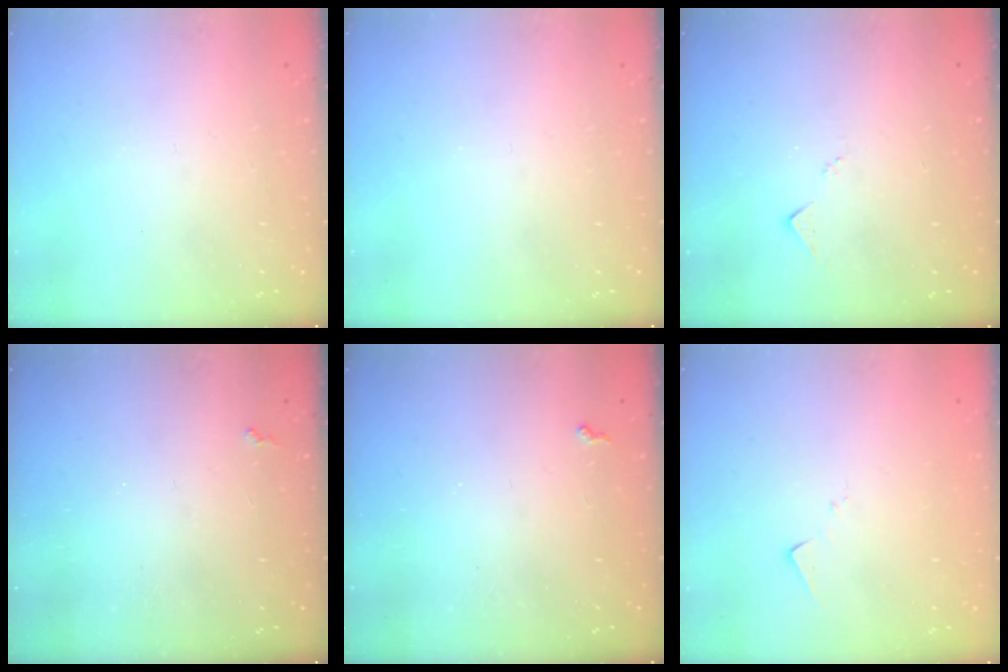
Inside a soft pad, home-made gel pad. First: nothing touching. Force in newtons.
{"total": 0.0}
{"total": 5.5, "press": 5.5, "slide": 0.1}
{"total": 2.3, "press": 2.2, "slide": 0.4}
{"total": 5.5, "press": 5.5, "slide": 0.8}
{"total": 7.3, "press": 7.3, "slide": 0.2}